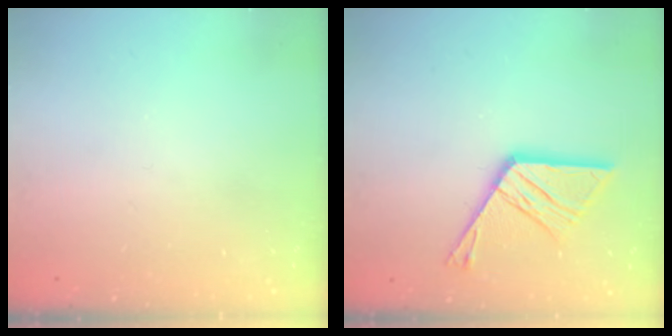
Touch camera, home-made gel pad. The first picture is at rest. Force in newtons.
{"total": 13.9, "press": 13.8, "slide": 1.3}